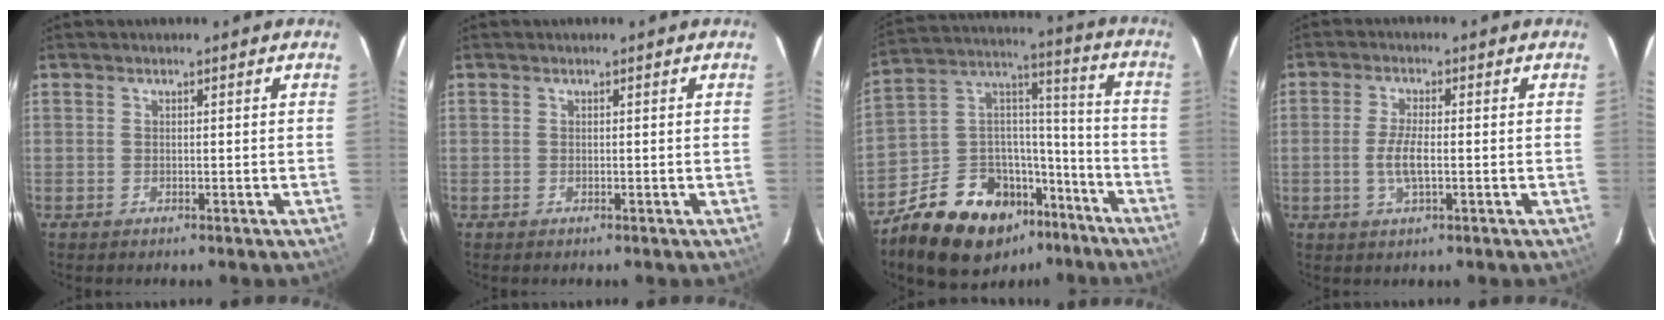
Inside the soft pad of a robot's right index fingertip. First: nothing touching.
{"total": 0.0}
{"total": 20.4, "force": [-12.8, 12.6, 9.8], "torque": [-0.205, 0.062, -0.188]}
{"total": 4.8, "force": [-0.8, 1.2, 4.6], "torque": [-0.092, -0.003, -0.015]}